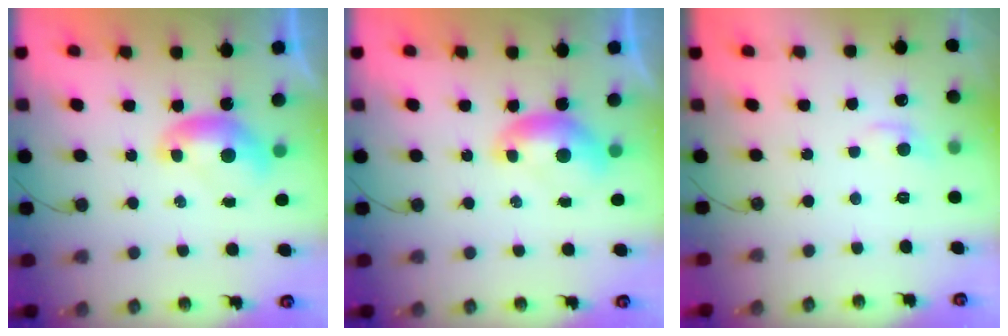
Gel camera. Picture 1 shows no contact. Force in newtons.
{"total": 0.0}
{"total": 1.0, "press": 0.5, "slide": 0.9}